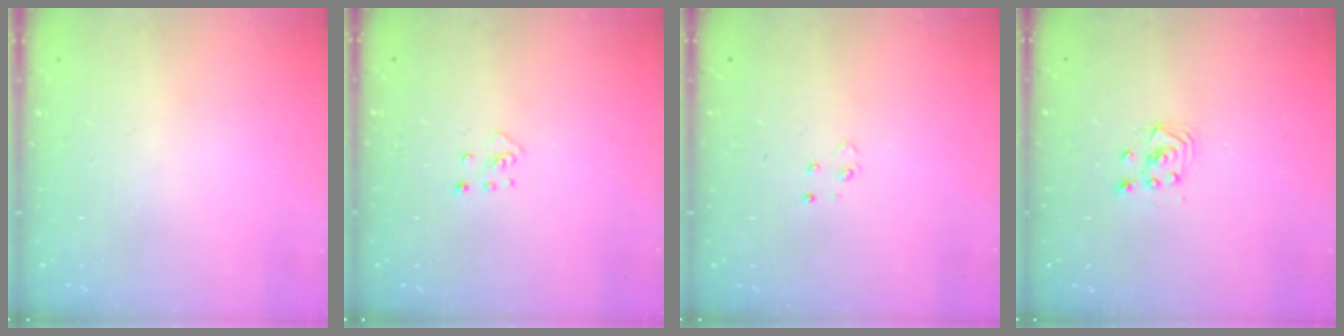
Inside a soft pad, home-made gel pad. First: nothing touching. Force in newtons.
{"total": 3.6, "press": 3.6, "slide": 0.4}
{"total": 3.5, "press": 3.4, "slide": 0.4}
{"total": 2.5, "press": 2.2, "slide": 1.1}